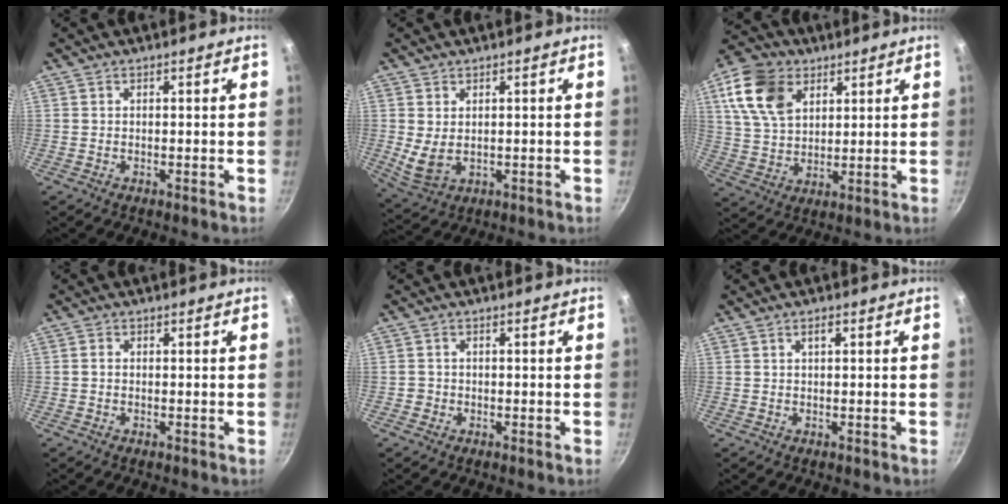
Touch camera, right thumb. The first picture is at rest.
{"total": 5.3, "force": [0.5, 3.6, 3.8], "torque": [-0.071, -0.016, 0.024]}
{"total": 13.6, "force": [5.7, 9.3, 8.1], "torque": [-0.135, -0.009, 0.107]}
{"total": 1.0, "force": [-0.1, 0.9, 0.6], "torque": [-0.010, 0.006, -0.003]}
{"total": 1.3, "force": [-0.3, 1.2, 0.2], "torque": [0.002, 0.004, -0.004]}
{"total": 1.4, "force": [0.6, 0.5, 1.2], "torque": [-0.021, 0.006, 0.010]}